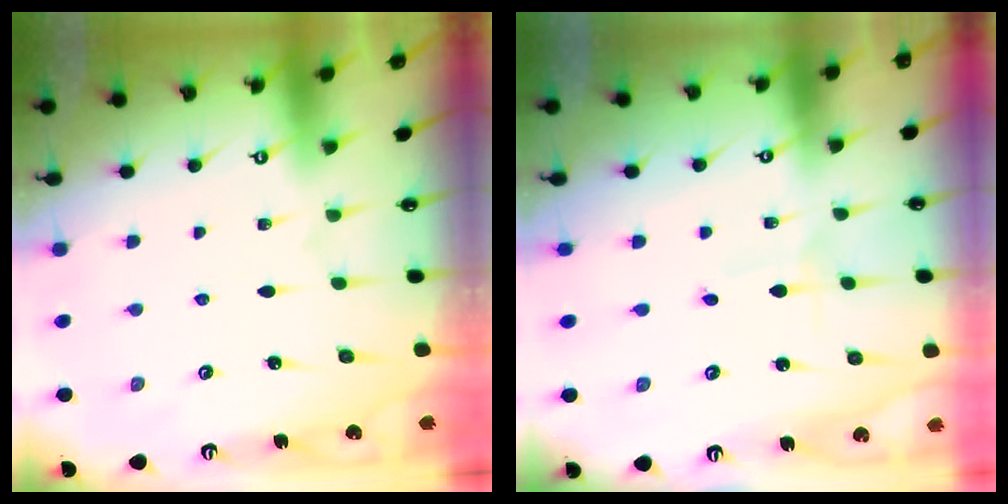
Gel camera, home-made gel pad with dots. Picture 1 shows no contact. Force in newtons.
{"total": 0.6, "press": 0.6, "slide": 0.1}